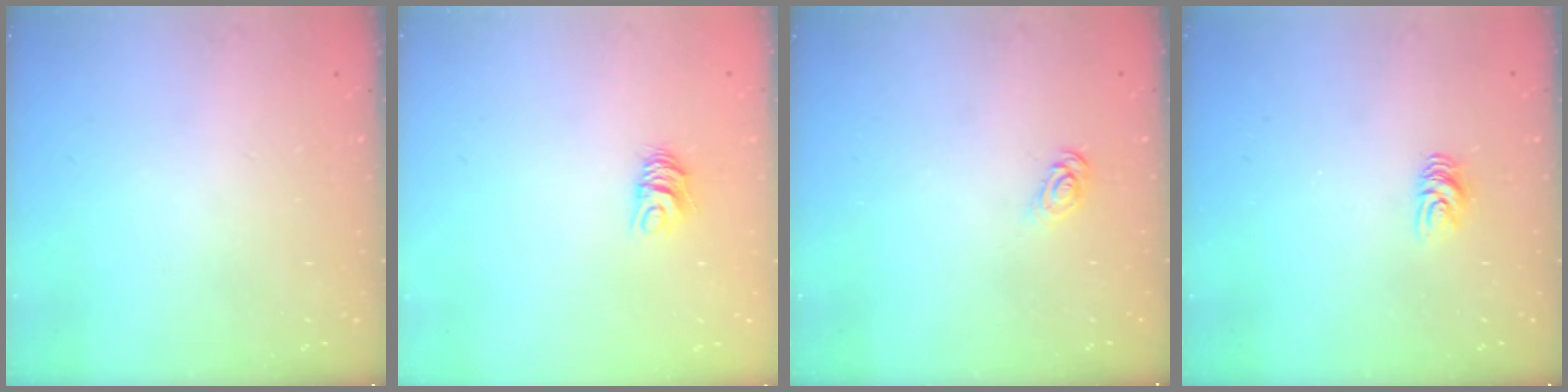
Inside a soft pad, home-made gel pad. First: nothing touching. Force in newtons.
{"total": 6.2, "press": 6.2, "slide": 0.1}
{"total": 3.6, "press": 3.6, "slide": 0.4}
{"total": 5.3, "press": 5.3, "slide": 0.5}